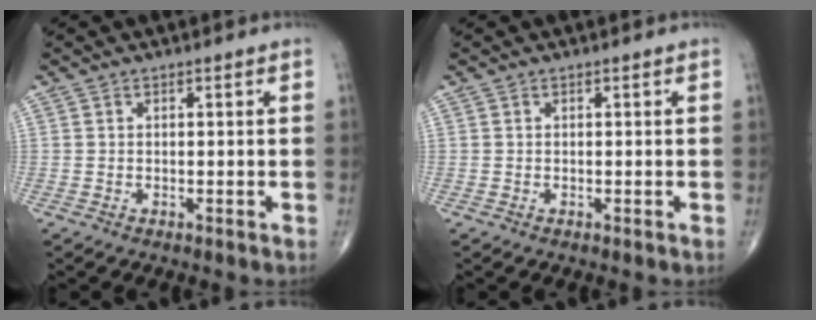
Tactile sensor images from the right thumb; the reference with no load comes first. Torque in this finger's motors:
{"motor_torque": [0.11, 0.05, 0.14, 0.02, -0.03]}